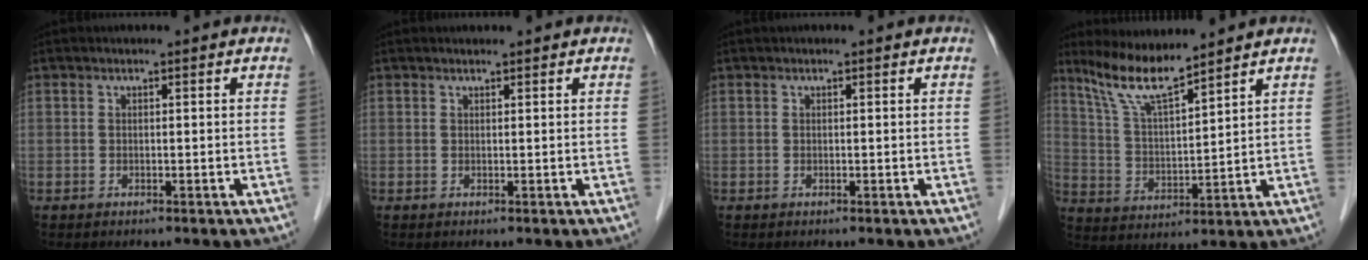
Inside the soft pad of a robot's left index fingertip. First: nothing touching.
{"total": 0.7, "force": [0.6, 0.2, 0.1], "torque": [-0.011, 0.005, 0.011]}
{"total": 0.0}
{"total": 7.8, "force": [6.9, 0.1, 3.6], "torque": [-0.084, -0.005, 0.142]}